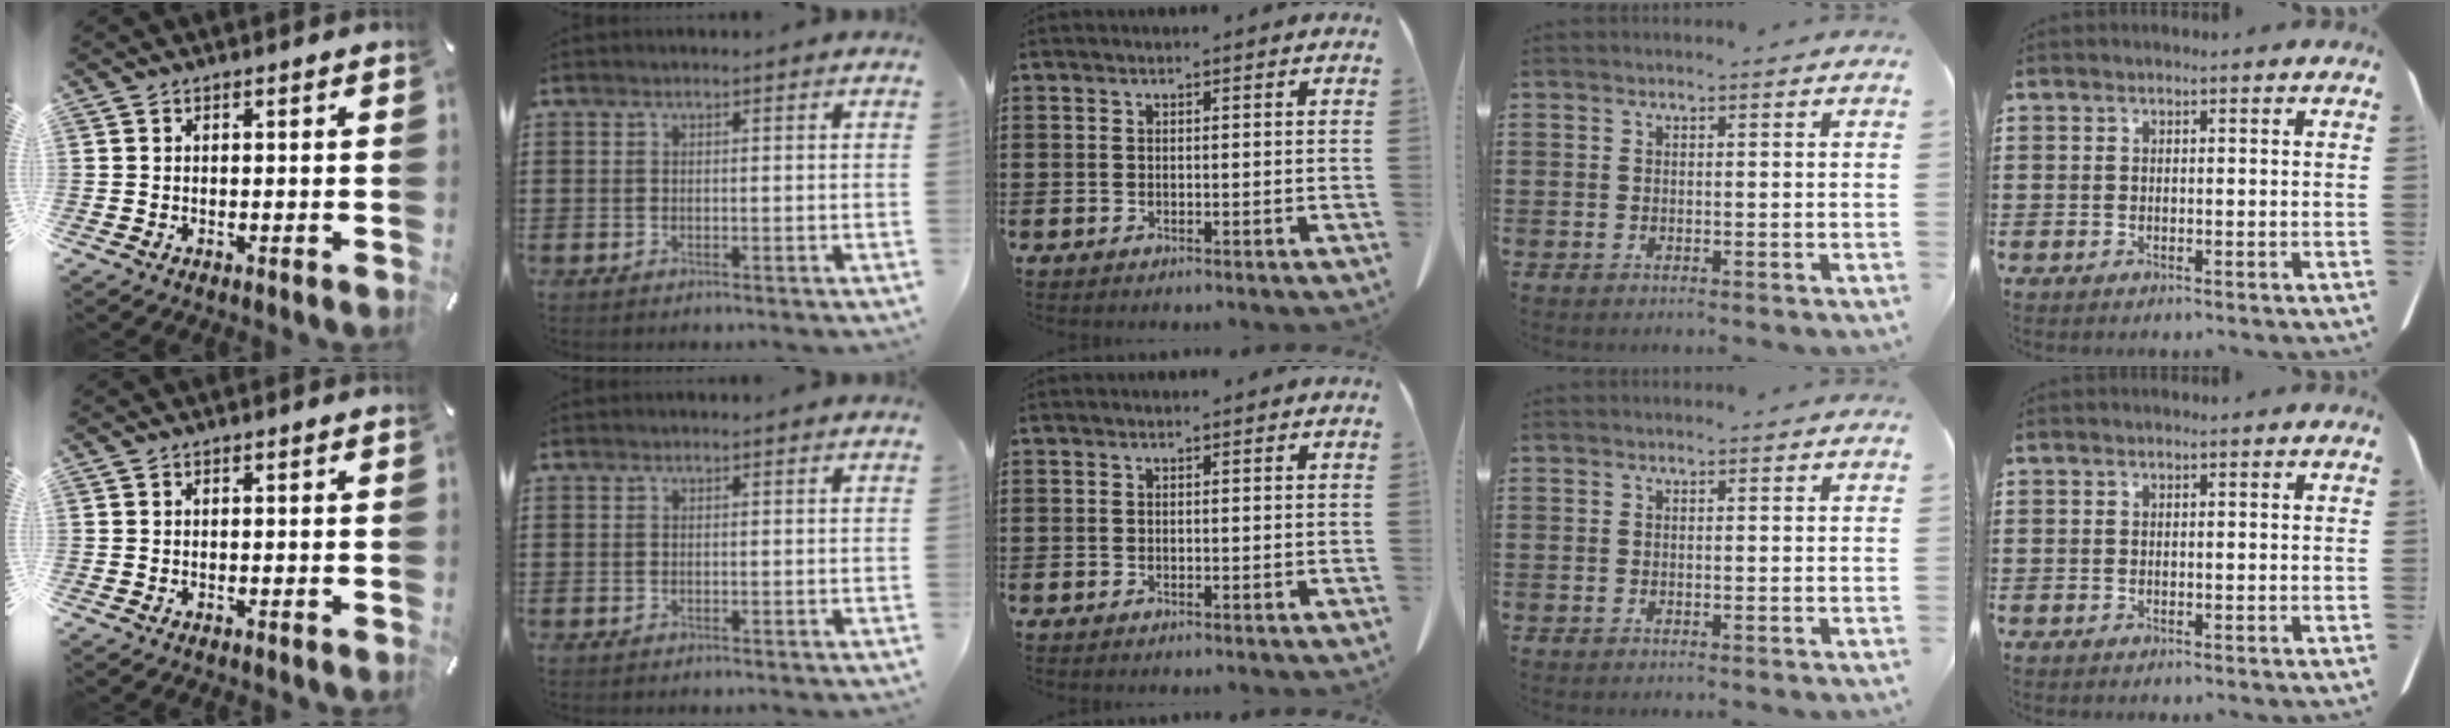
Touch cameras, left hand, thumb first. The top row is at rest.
{}